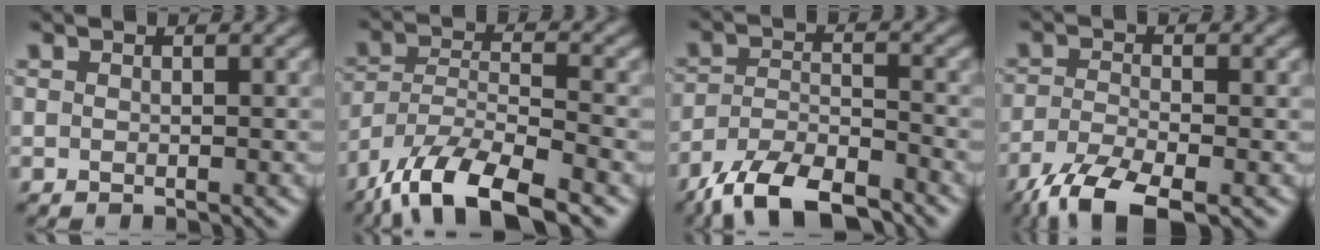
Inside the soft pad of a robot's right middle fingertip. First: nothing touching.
{"total": 10.6, "force": [-8.1, 3.1, 6.1], "torque": [-0.112, -0.005, -0.153]}
{"total": 7.9, "force": [-6.4, 2.4, 3.9], "torque": [-0.069, -0.003, -0.124]}
{"total": 6.3, "force": [-4.7, 1.8, 3.9], "torque": [-0.088, -0.016, -0.097]}